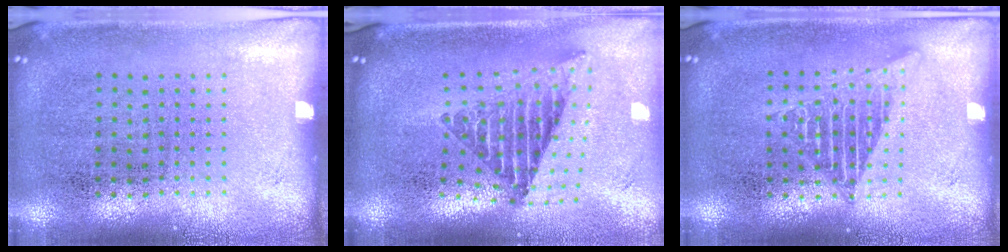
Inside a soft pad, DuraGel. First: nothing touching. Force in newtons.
{"total": 2.4, "press": 1.7, "slide": 1.8}
{"total": 2.4, "press": 2.4, "slide": 0.2}